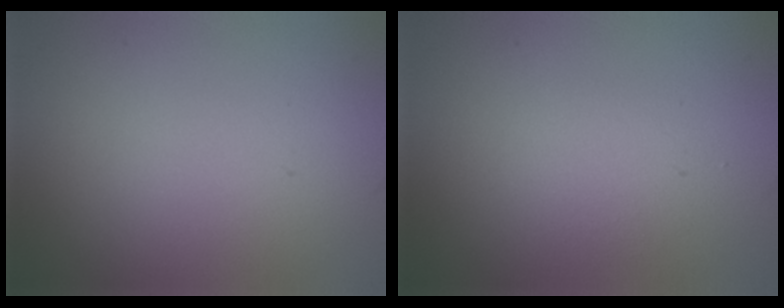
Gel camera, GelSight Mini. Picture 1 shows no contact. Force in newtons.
{"total": 1.6, "press": 1.6, "slide": 0.1}